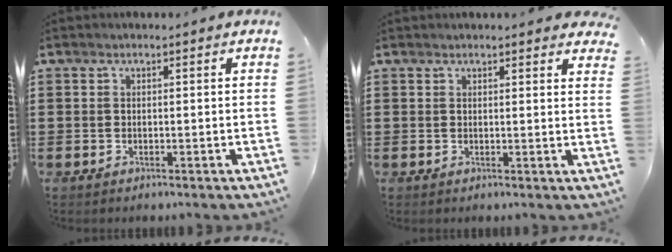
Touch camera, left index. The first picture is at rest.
{"total": 1.8, "force": [1.7, 0.2, 0.7], "torque": [-0.009, -0.001, 0.030]}